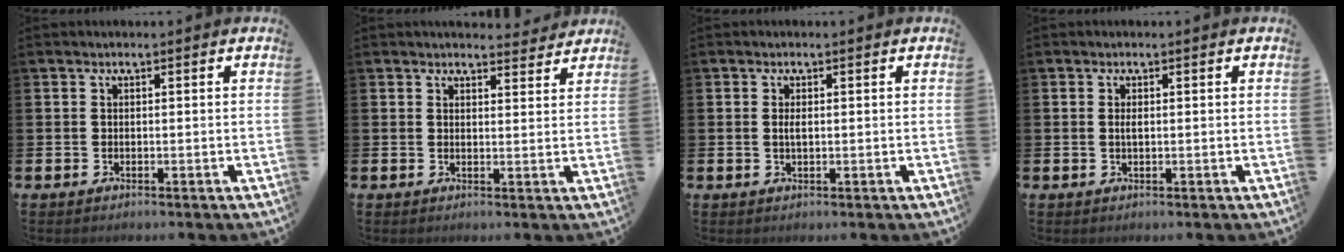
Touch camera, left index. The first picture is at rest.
{"total": 3.0, "force": [3.0, 0.5, 0.1], "torque": [0.009, -0.021, 0.050]}
{"total": 1.3, "force": [0.1, 0.4, 1.2], "torque": [-0.023, 0.004, 0.000]}
{"total": 0.9, "force": [0.1, 0.3, 0.9], "torque": [-0.016, 0.002, 0.001]}